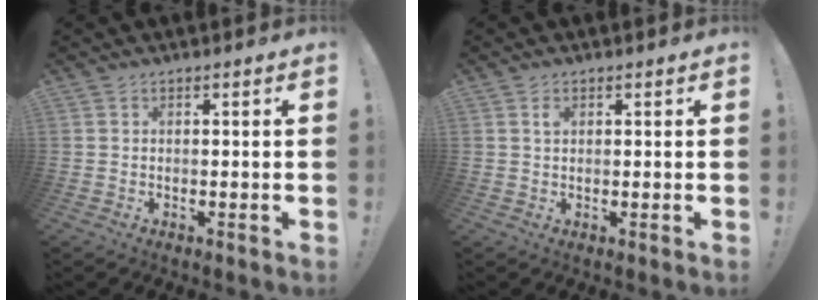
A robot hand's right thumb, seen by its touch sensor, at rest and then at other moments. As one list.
[{"total": 1.1, "force": [0.5, 0.7, 0.7], "torque": [-0.005, -0.001, 0.008]}]